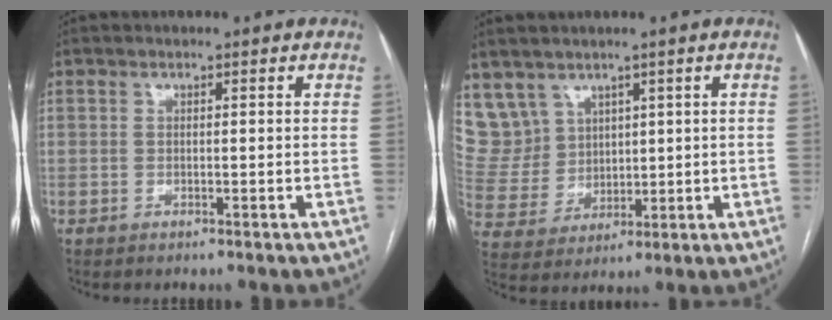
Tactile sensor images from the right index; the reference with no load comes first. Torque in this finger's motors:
{"motor_torque": [-0.44, 0.41, 0.00, -0.01]}